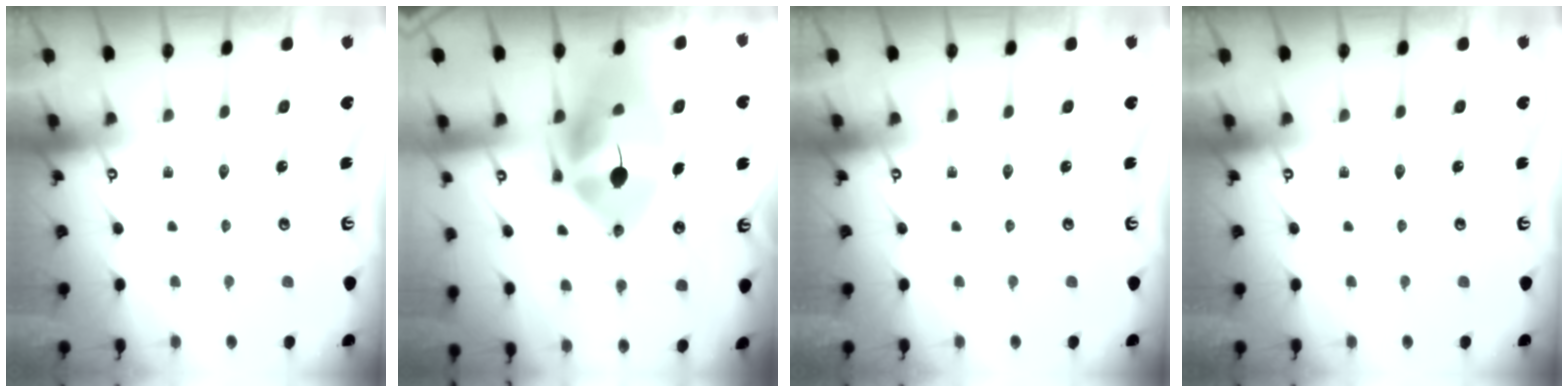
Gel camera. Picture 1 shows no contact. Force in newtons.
{"total": 19.4, "press": 19.2, "slide": 2.9}
{"total": 0.0}
{"total": 0.0}